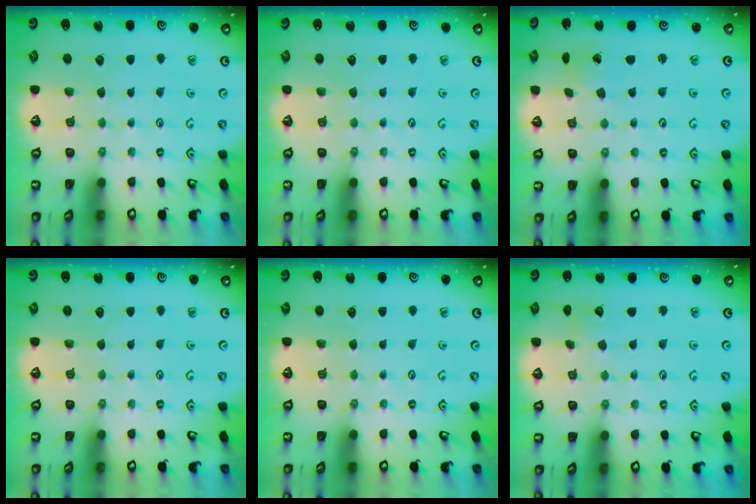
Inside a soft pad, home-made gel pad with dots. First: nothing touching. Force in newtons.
{"total": 0.0}
{"total": 1.6, "press": 1.6, "slide": 0.1}
{"total": 0.0}
{"total": 0.0}
{"total": 3.2, "press": 3.2, "slide": 0.4}